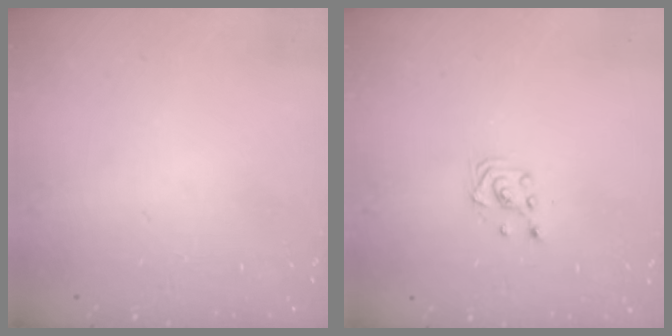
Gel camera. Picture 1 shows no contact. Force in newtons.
{"total": 3.0, "press": 3.0, "slide": 0.3}